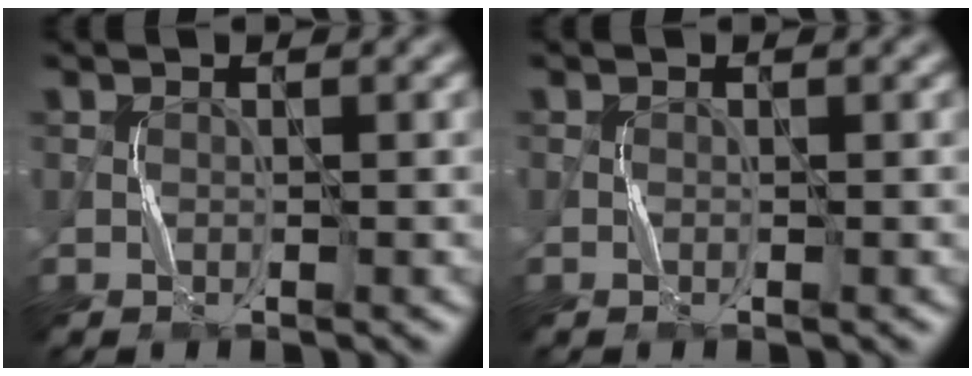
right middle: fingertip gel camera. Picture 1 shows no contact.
{"total": 0.0}